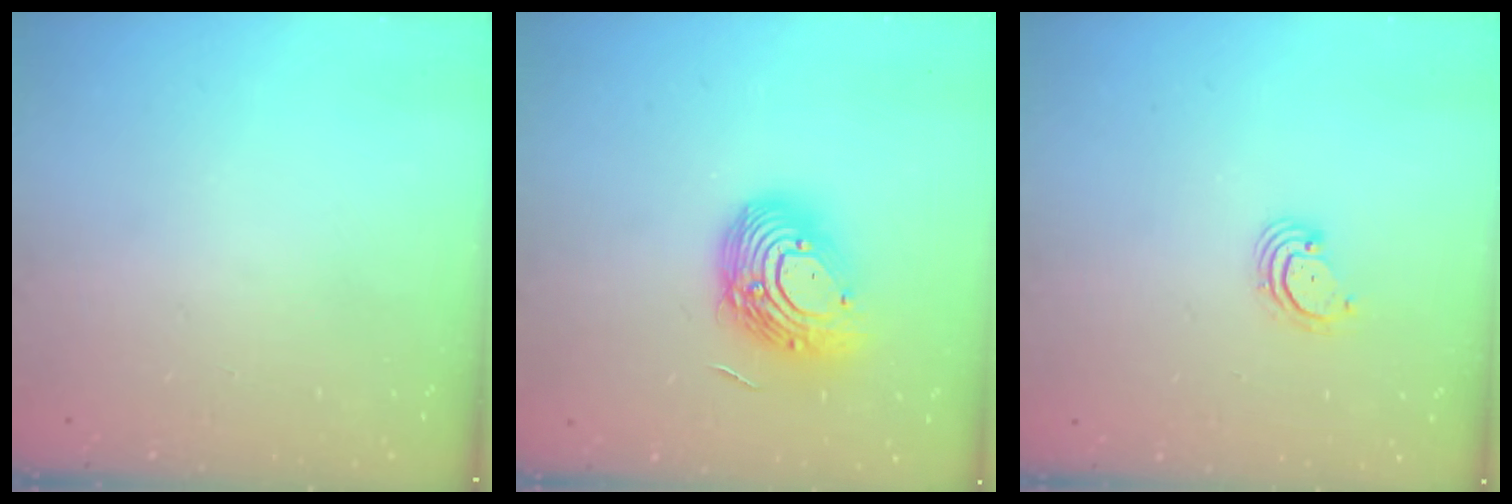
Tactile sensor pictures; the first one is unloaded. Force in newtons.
{"total": 15.2, "press": 15.1, "slide": 1.4}
{"total": 3.0, "press": 3.0, "slide": 0.3}